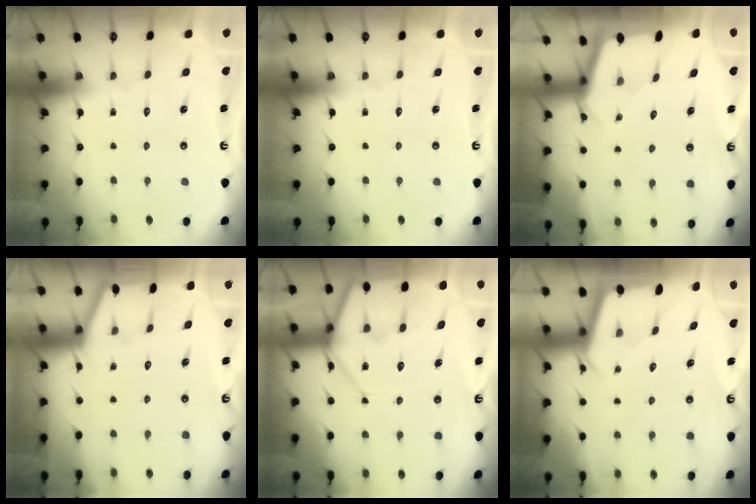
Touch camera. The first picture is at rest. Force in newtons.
{"total": 0.0}
{"total": 1.4, "press": 1.4, "slide": 0.1}
{"total": 1.6, "press": 1.5, "slide": 0.3}
{"total": 11.5, "press": 11.4, "slide": 1.0}
{"total": 2.1, "press": 2.1, "slide": 0.2}